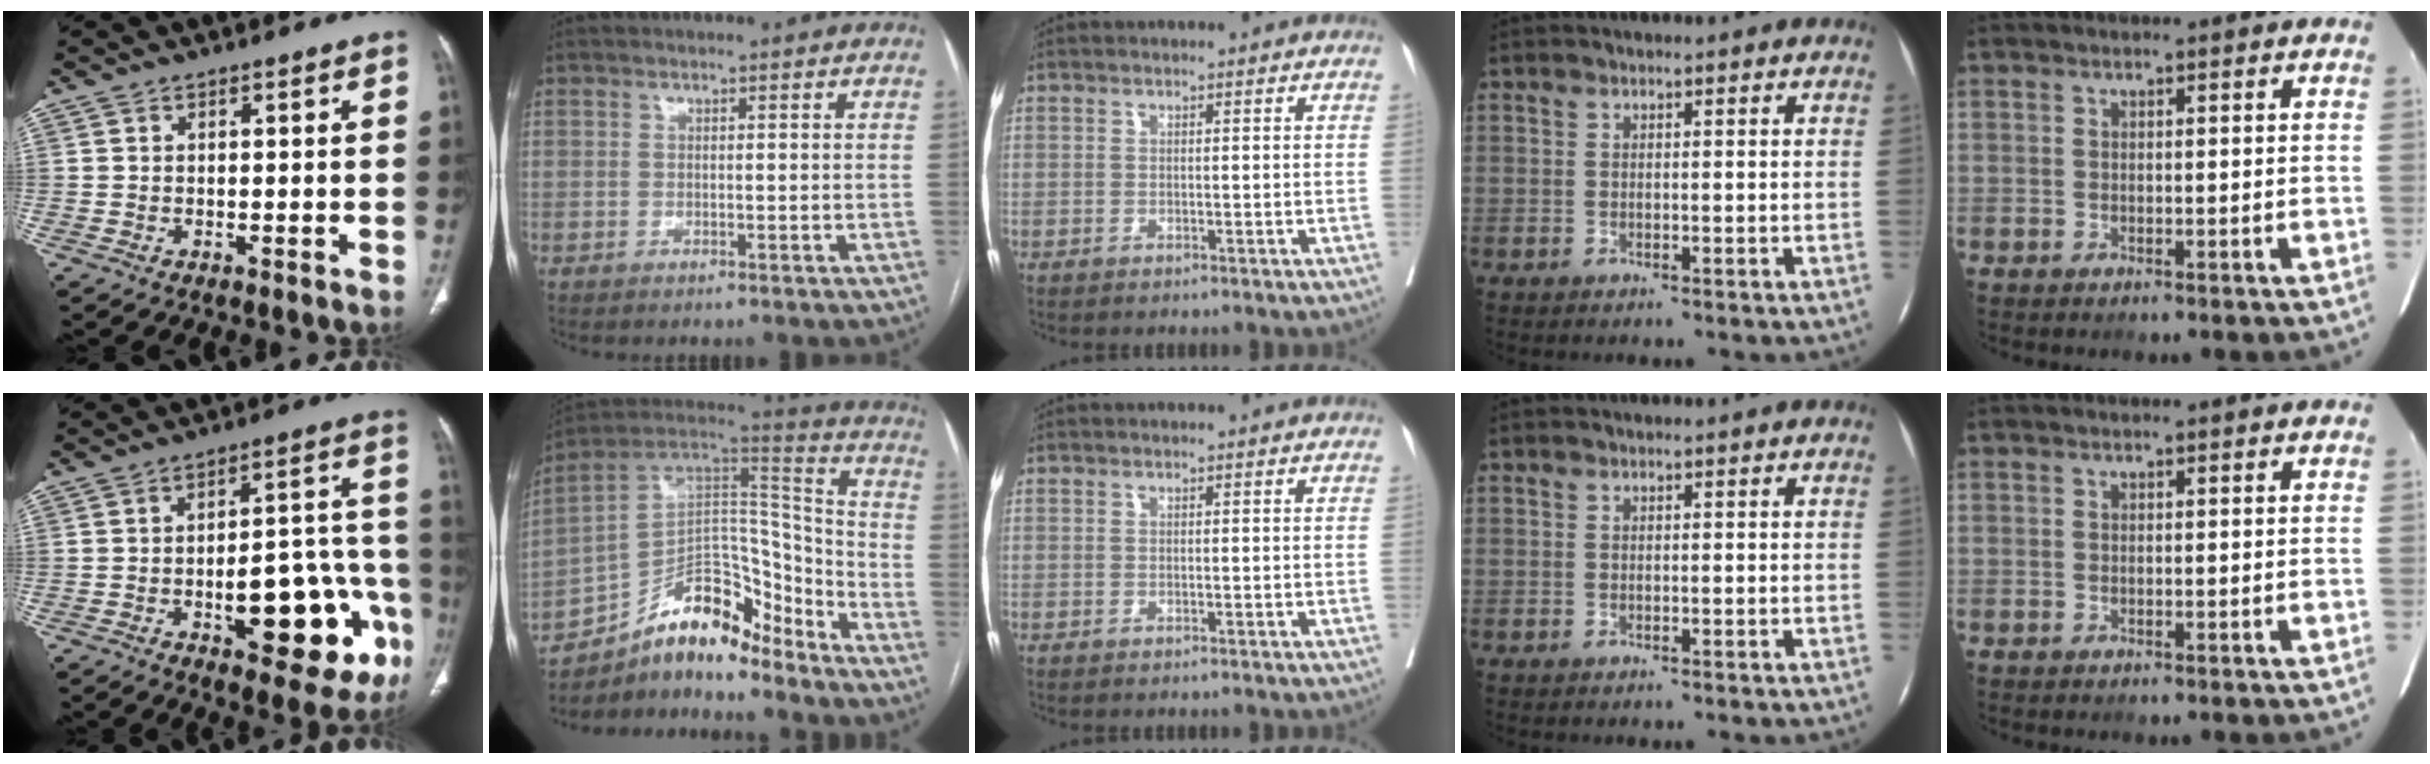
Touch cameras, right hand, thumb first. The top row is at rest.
{"thumb": {"total": 20.6, "force": [-7.4, 8.0, 17.5], "torque": [-0.181, 0.046, -0.083]}, "index": {"total": 17.1, "force": [-13.1, 5.7, 9.4], "torque": [-0.148, 0.053, -0.223]}}